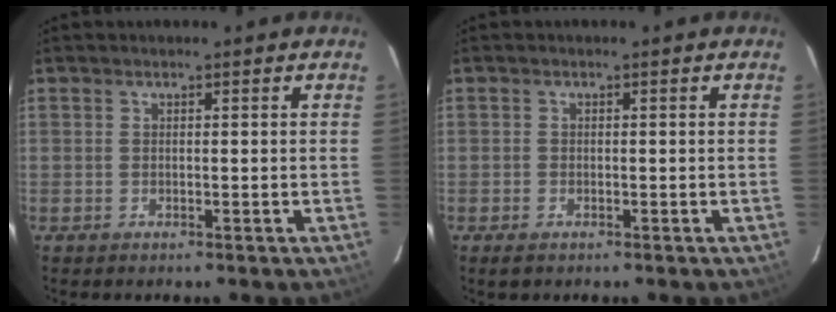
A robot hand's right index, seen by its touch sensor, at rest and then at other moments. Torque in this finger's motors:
{"motor_torque": [0.07, -0.07, -0.02, 0.00]}